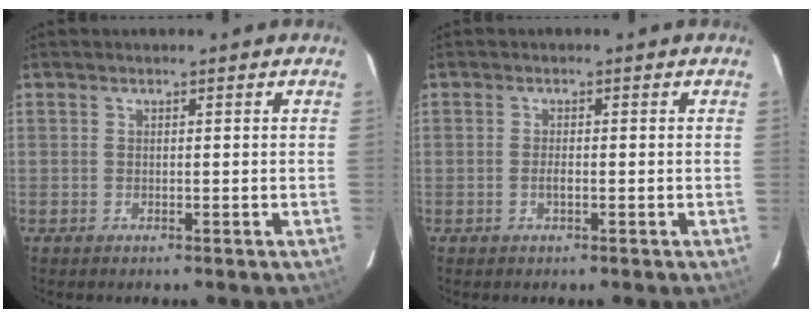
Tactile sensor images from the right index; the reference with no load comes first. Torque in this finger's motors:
{"motor_torque": [0.23, -0.12, 0.22, 0.04]}